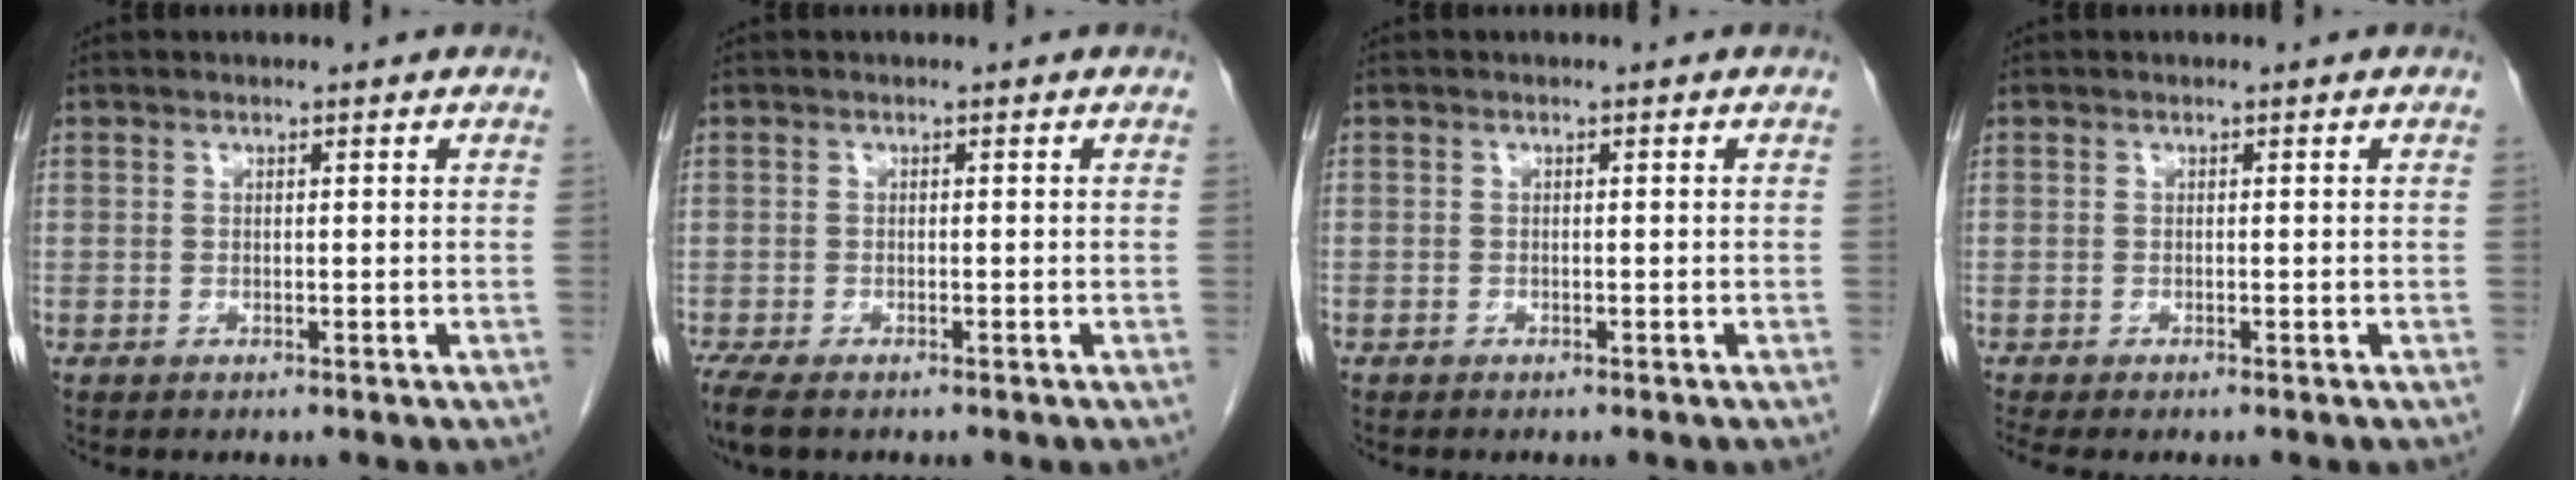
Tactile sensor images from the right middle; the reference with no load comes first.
{"total": 5.4, "force": [-4.0, 1.9, 3.0], "torque": [-0.058, -0.015, -0.065]}
{"total": 0.6, "force": [-0.5, 0.4, 0.1], "torque": [-0.005, 0.003, -0.007]}
{"total": 2.4, "force": [-2.1, 0.5, 1.2], "torque": [-0.012, -0.006, -0.028]}